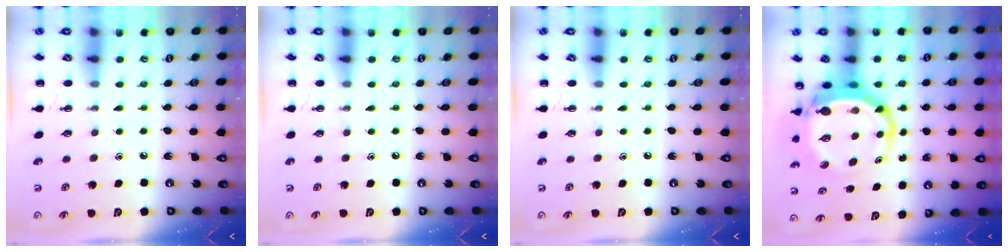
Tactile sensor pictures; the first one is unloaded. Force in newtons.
{"total": 0.0}
{"total": 0.0}
{"total": 8.6, "press": 8.3, "slide": 2.4}